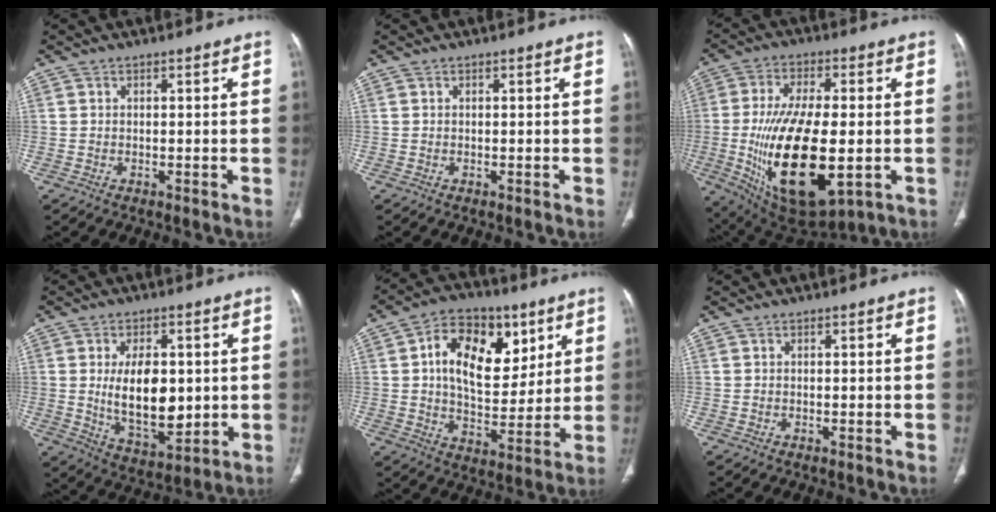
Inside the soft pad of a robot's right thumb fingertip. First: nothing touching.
{"total": 0.0}
{"total": 22.5, "force": [-3.5, 9.9, 19.9], "torque": [-0.379, -0.018, -0.036]}
{"total": 13.2, "force": [0.9, 7.3, 11.0], "torque": [-0.157, -0.021, 0.031]}
{"total": 17.6, "force": [5.8, 11.1, 12.4], "torque": [-0.157, -0.010, 0.098]}
{"total": 0.0}